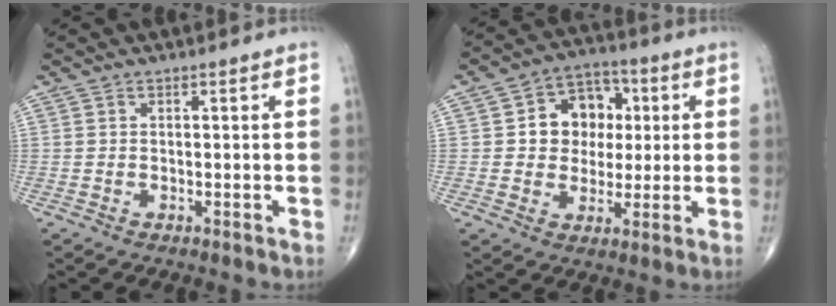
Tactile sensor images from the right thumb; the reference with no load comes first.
{"total": 10.6, "force": [1.9, 8.4, 6.1], "torque": [-0.041, 0.011, 0.025]}